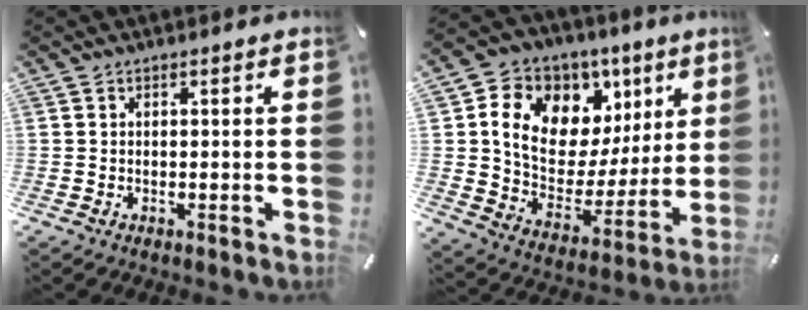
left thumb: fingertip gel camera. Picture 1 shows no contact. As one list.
[{"total": 14.5, "force": [7.0, 10.8, 6.8], "torque": [-0.109, -0.052, 0.126]}]